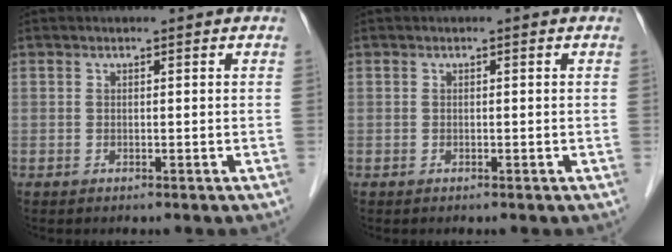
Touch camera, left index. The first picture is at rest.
{"total": 0.0}